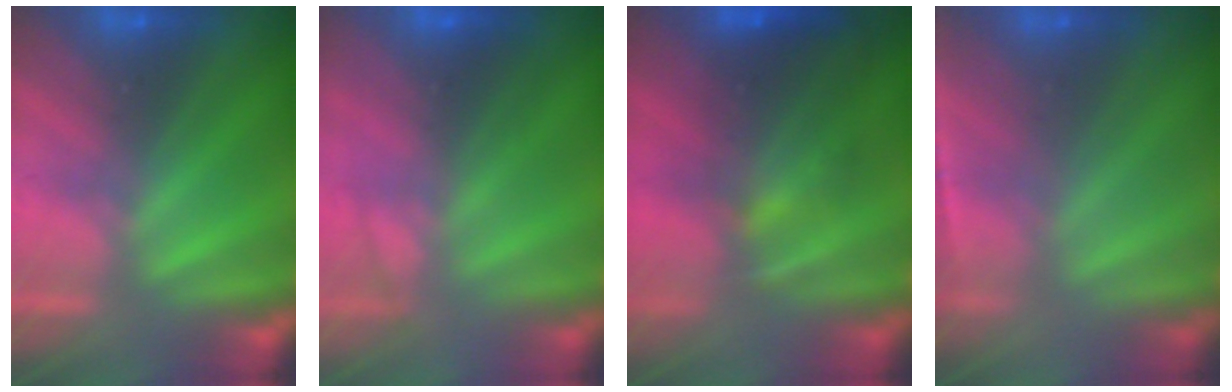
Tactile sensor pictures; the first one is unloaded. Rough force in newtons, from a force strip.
{"total": 3.5}
{"total": 8.0}
{"total": 1.6}